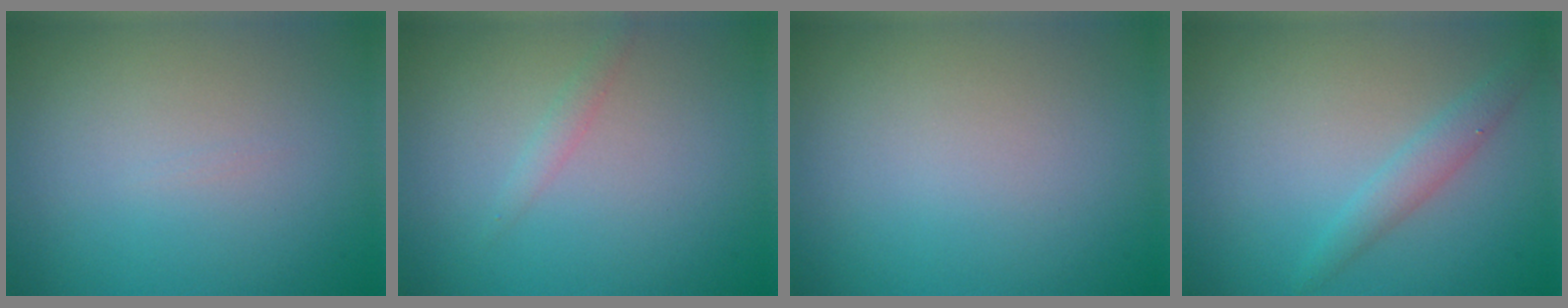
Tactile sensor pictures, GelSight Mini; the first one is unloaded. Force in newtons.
{"total": 1.0, "press": 1.0, "slide": 0.0}
{"total": 0.0}
{"total": 1.9, "press": 1.9, "slide": 0.0}